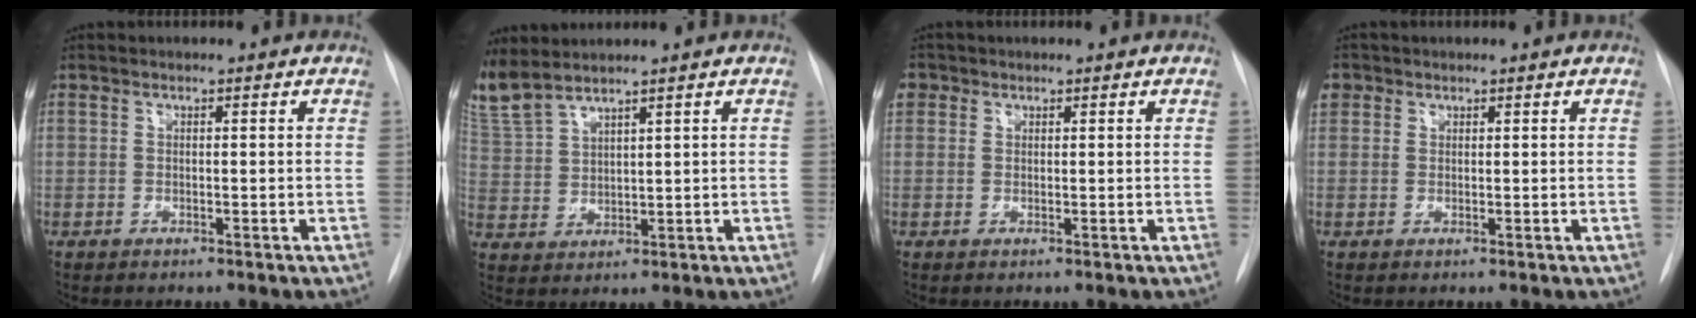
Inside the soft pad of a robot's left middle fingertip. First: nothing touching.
{"total": 7.4, "force": [6.8, 0.9, 2.6], "torque": [-0.079, 0.009, 0.157]}
{"total": 3.0, "force": [1.2, 2.7, 0.6], "torque": [-0.014, 0.016, 0.024]}
{"total": 3.1, "force": [1.4, 2.8, 0.6], "torque": [-0.013, 0.016, 0.028]}